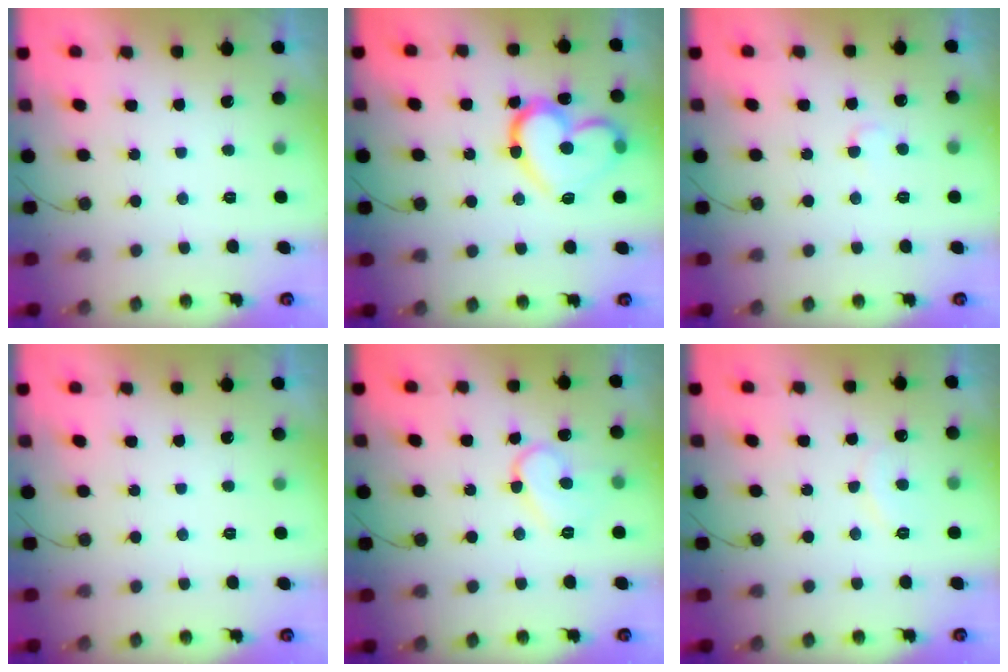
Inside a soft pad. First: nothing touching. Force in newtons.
{"total": 18.4, "press": 18.4, "slide": 1.0}
{"total": 3.5, "press": 3.5, "slide": 0.3}
{"total": 0.0}
{"total": 9.5, "press": 9.4, "slide": 0.7}
{"total": 6.8, "press": 6.8, "slide": 0.4}